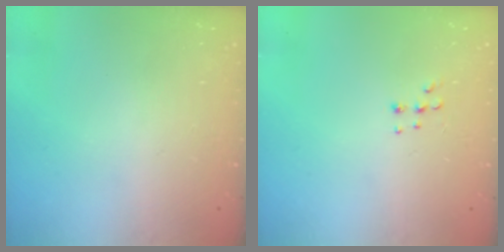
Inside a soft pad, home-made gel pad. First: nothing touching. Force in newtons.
{"total": 5.5, "press": 5.4, "slide": 1.0}